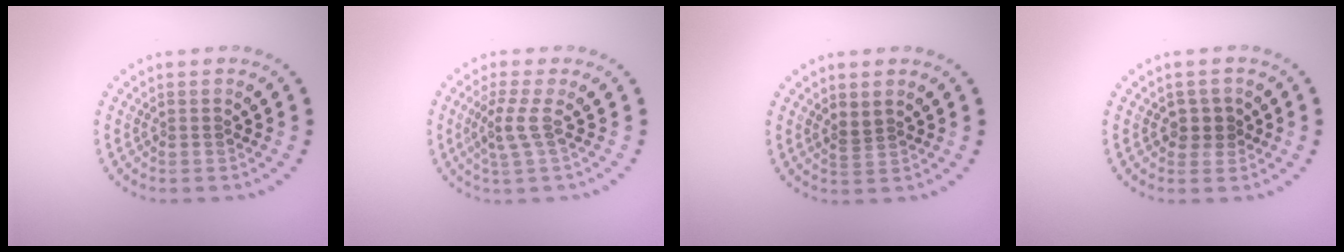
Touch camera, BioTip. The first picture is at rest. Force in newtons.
{"total": 2.1, "press": 1.5, "slide": 1.5}
{"total": 1.2, "press": 1.0, "slide": 0.7}
{"total": 1.8, "press": 1.5, "slide": 0.9}